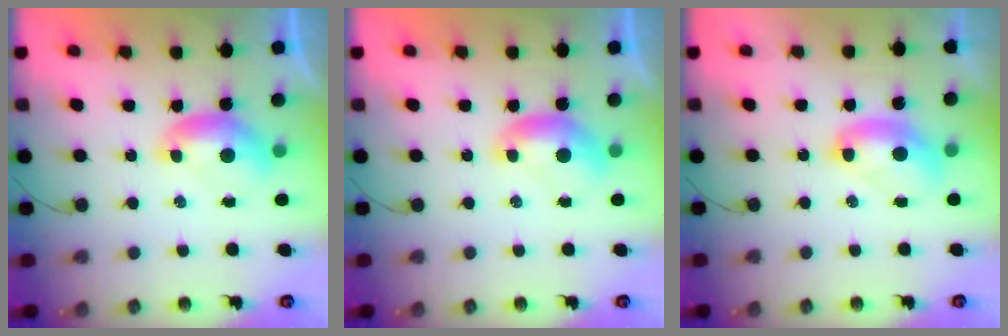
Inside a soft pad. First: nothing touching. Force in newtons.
{"total": 0.0}
{"total": 2.7, "press": 2.7, "slide": 0.1}